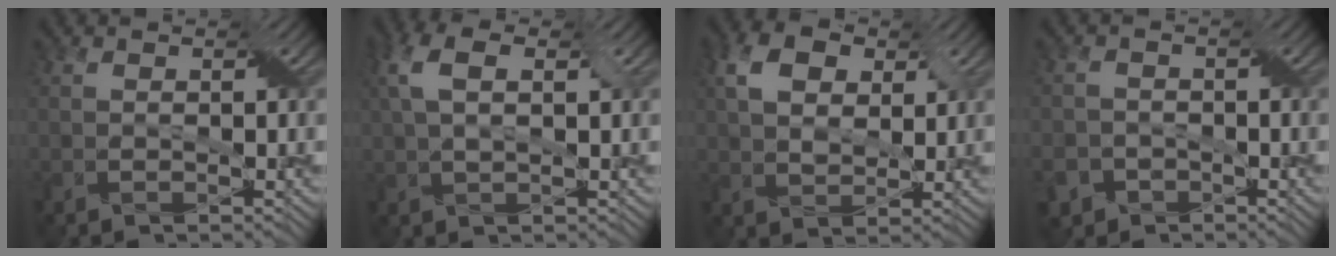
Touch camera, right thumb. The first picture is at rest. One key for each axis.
{"total": 5.7, "fx": 1.8, "fy": 2.5, "fz": 4.8, "tx": -0.113, "ty": 0.015, "tz": 0.032}
{"total": 6.8, "fx": 2.8, "fy": 4.4, "fz": 4.3, "tx": -0.100, "ty": 0.006, "tz": 0.047}
{"total": 5.6, "fx": -3.5, "fy": 4.2, "fz": 1.2, "tx": -0.022, "ty": -0.015, "tz": -0.069}